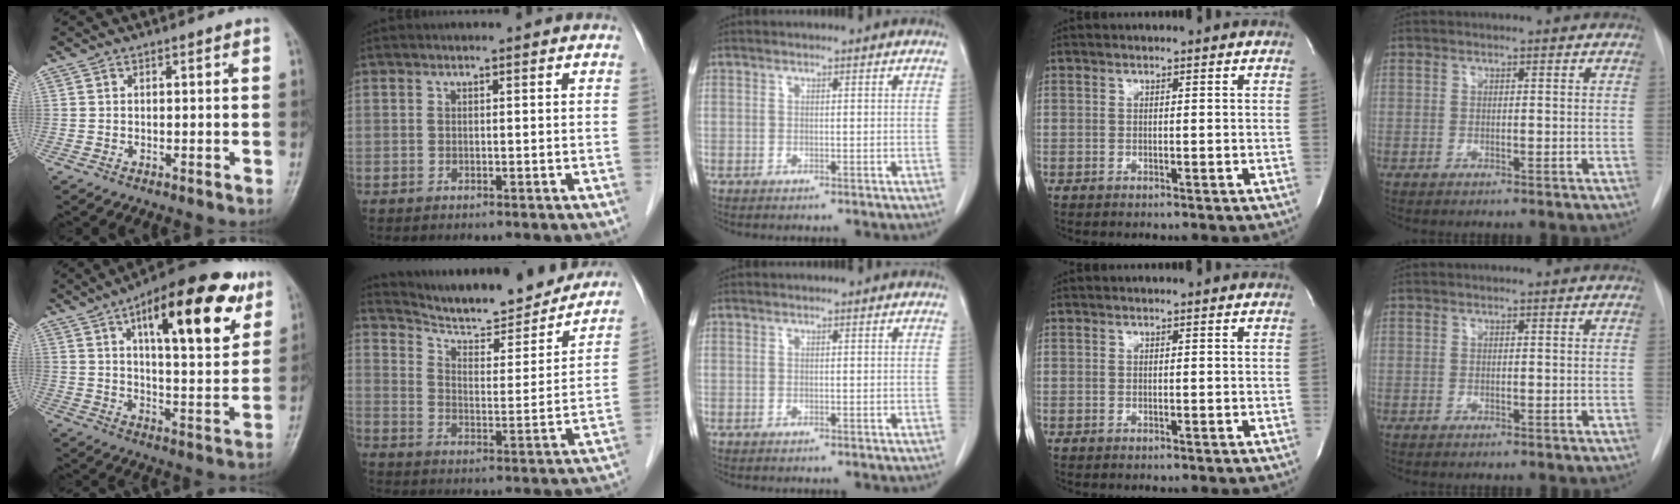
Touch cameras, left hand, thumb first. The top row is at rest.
{"thumb": {"total": 22.2, "force": [10.4, 8.1, 17.9], "torque": [-0.228, -0.023, 0.151]}, "index": {"total": 21.9, "force": [20.1, 3.2, 8.1], "torque": [-0.124, -0.027, 0.277]}}